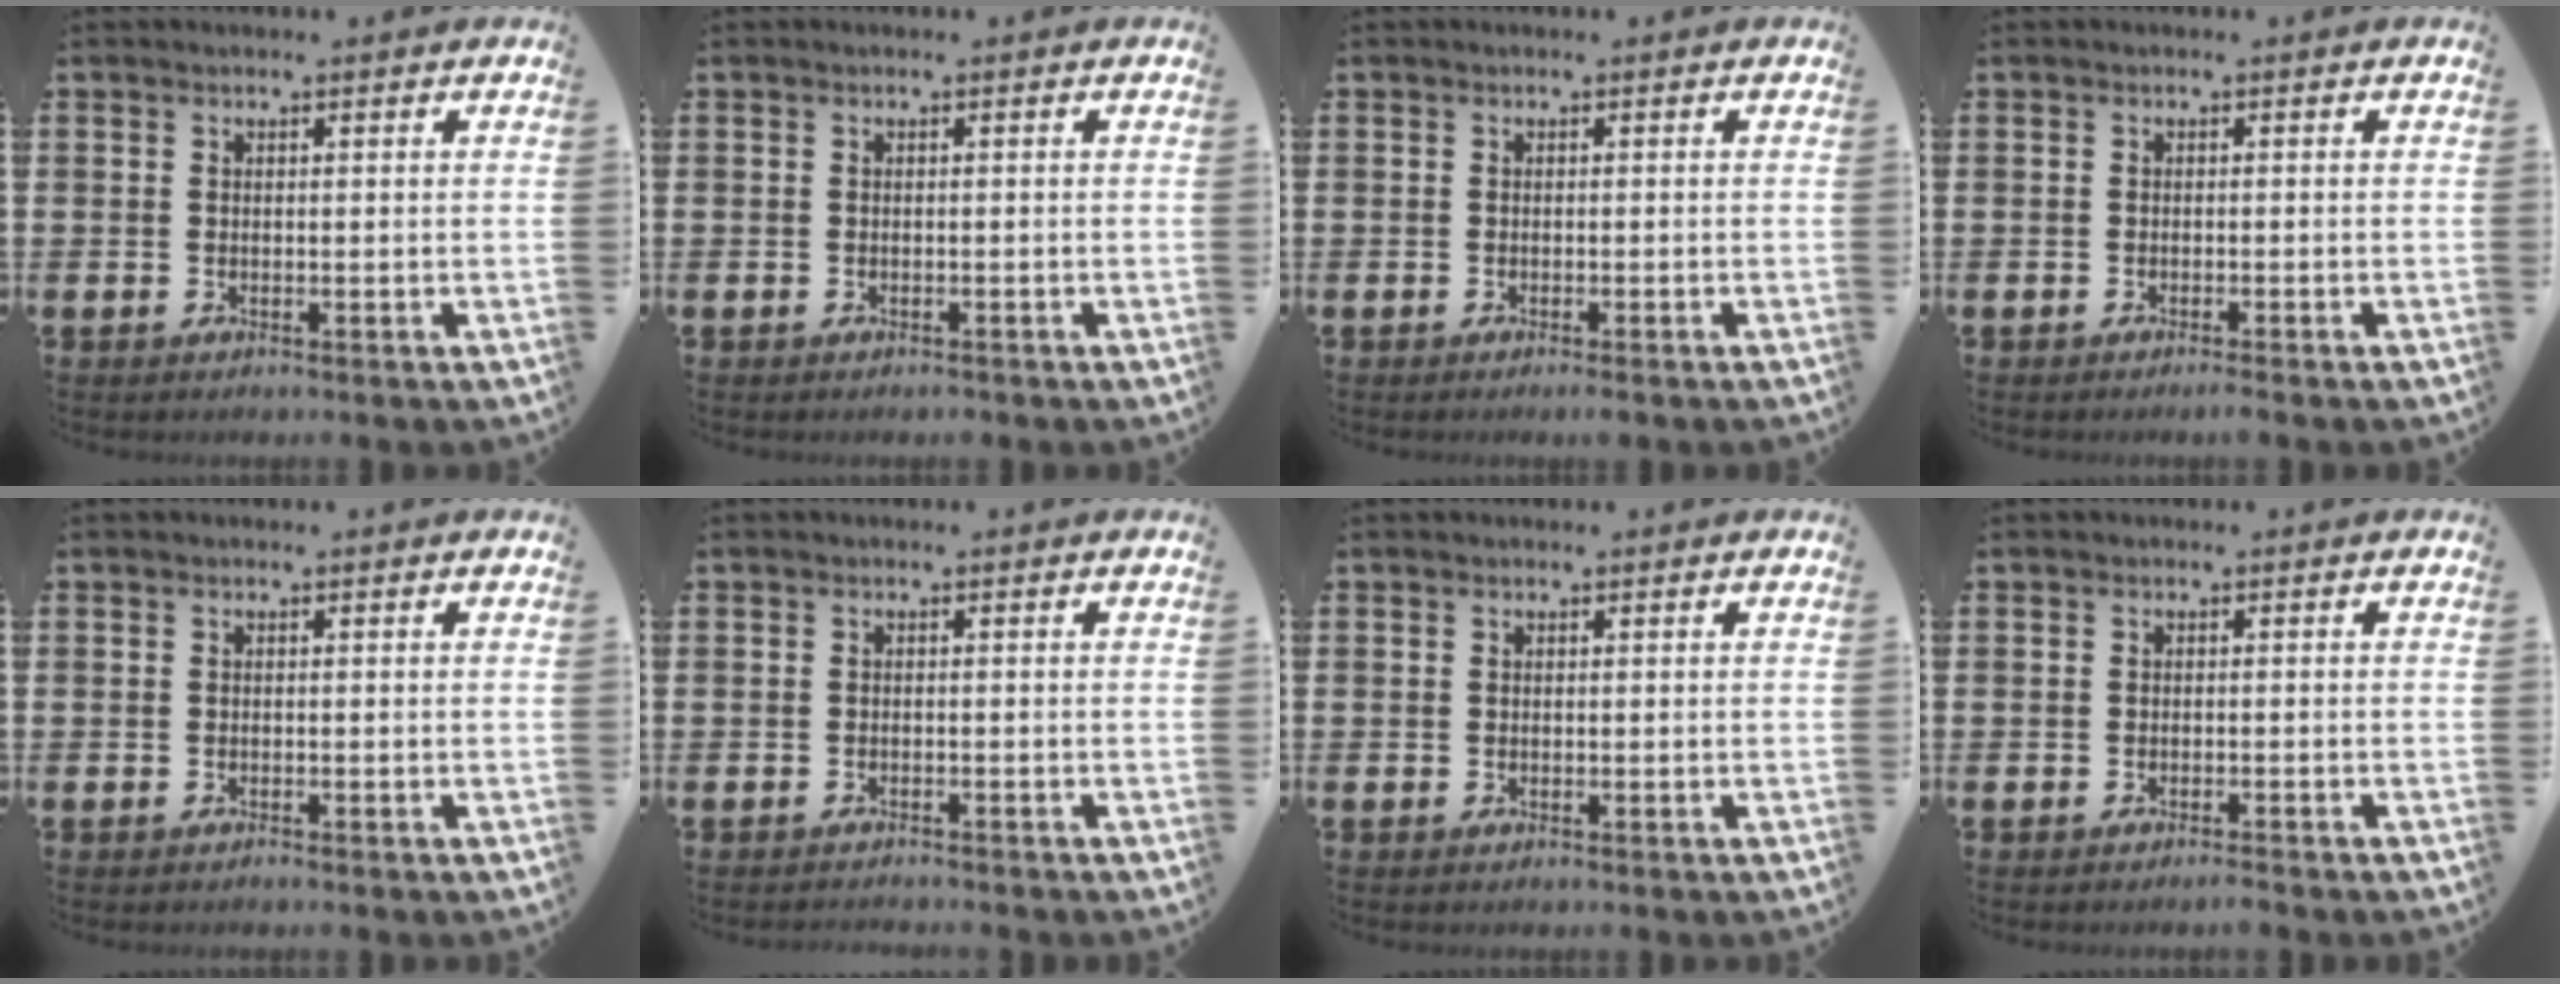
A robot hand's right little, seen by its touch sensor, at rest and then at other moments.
{"total": 0.0}
{"total": 0.7, "force": [-0.4, 0.0, 0.5], "torque": [-0.009, -0.002, -0.009]}
{"total": 0.8, "force": [-0.6, -0.1, 0.5], "torque": [-0.006, -0.003, -0.011]}
{"total": 0.0}
{"total": 0.6, "force": [-0.6, -0.1, -0.1], "torque": [0.001, -0.001, -0.013]}
{"total": 0.0}
{"total": 0.8, "force": [-0.8, -0.1, 0.3], "torque": [-0.005, -0.002, -0.015]}